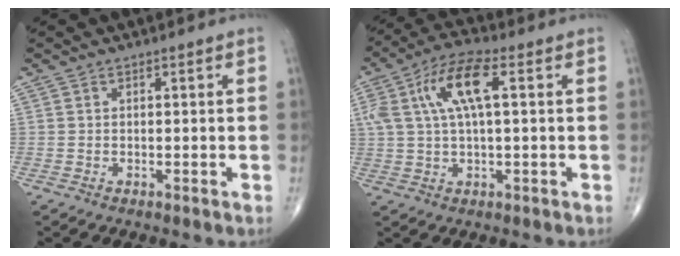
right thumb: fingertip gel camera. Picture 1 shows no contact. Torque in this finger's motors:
{"motor_torque": [0.10, 0.19, 1.29, 0.30, 0.42]}